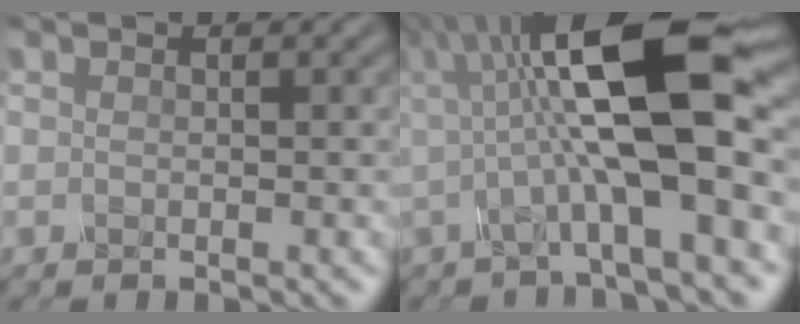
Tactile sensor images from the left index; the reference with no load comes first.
{"total": 12.2, "force": [1.6, 3.1, 11.7], "torque": [-0.193, 0.022, 0.024]}